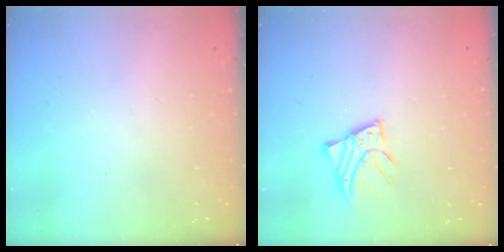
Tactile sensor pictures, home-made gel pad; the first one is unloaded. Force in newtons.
{"total": 5.2, "press": 5.2, "slide": 0.6}